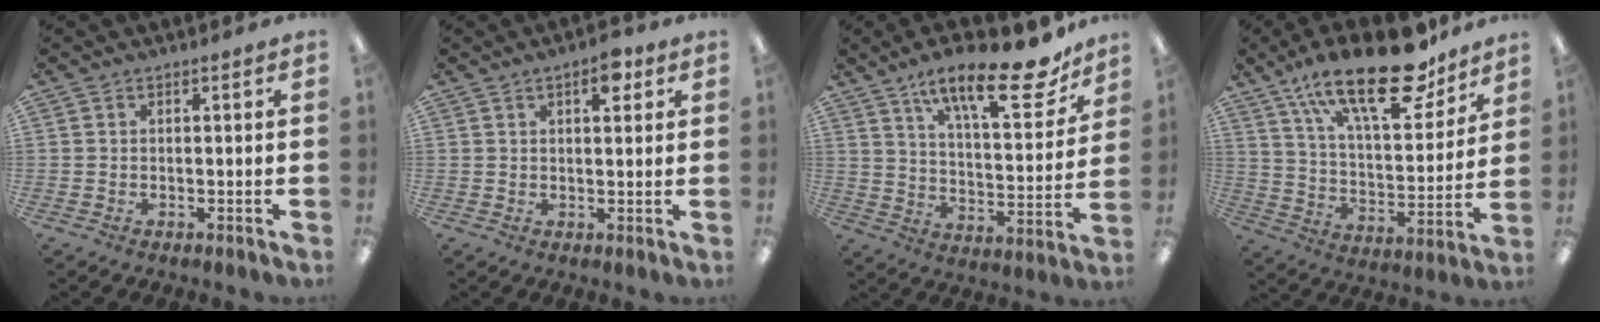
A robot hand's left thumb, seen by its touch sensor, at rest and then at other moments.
{"total": 4.8, "force": [2.6, 2.0, 3.5], "torque": [-0.043, -0.006, 0.038]}
{"total": 21.5, "force": [15.1, 6.9, 13.6], "torque": [-0.197, -0.095, 0.245]}
{"total": 25.2, "force": [16.2, 9.8, 16.6], "torque": [-0.263, -0.087, 0.273]}